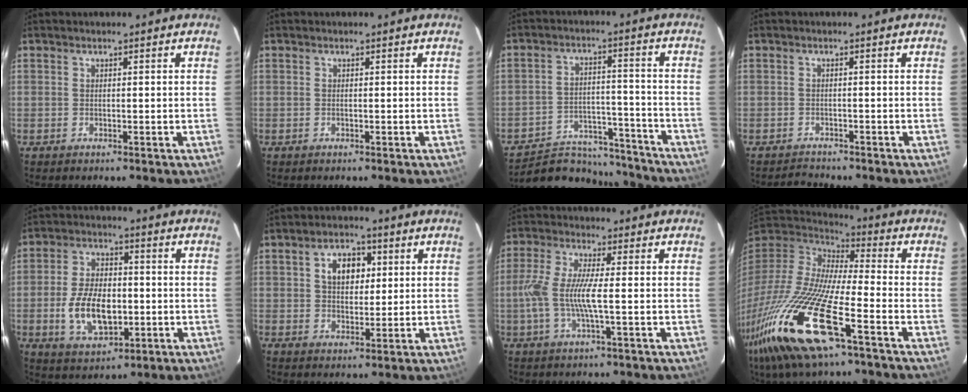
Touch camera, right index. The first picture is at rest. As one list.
[{"total": 0.0}, {"total": 17.8, "force": [-16.0, 6.4, 4.3], "torque": [-0.097, 0.027, -0.214]}, {"total": 2.1, "force": [-2.0, 0.3, -0.2], "torque": [-0.003, 0.002, -0.037]}, {"total": 12.2, "force": [-2.4, 6.8, 9.8], "torque": [-0.197, 0.003, -0.034]}, {"total": 6.7, "force": [2.1, 4.4, 4.5], "torque": [-0.072, 0.021, 0.037]}, {"total": 8.5, "force": [-1.4, 0.9, 8.3], "torque": [-0.177, -0.002, -0.028]}, {"total": 27.4, "force": [-15.3, 5.7, 22.0], "torque": [-0.434, -0.070, -0.294]}]